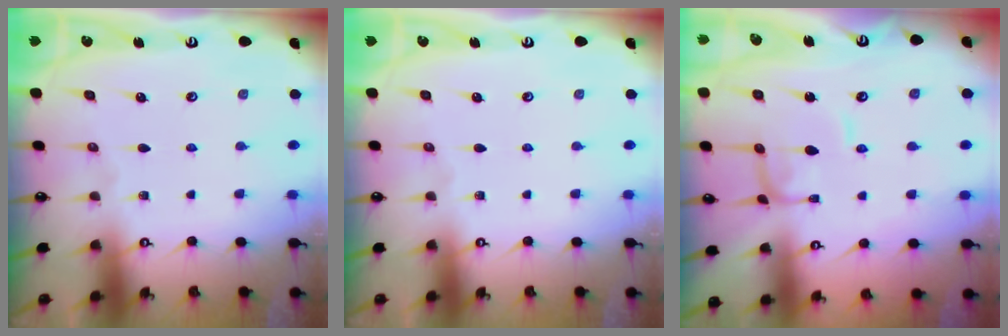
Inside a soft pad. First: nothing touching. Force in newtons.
{"total": 0.0}
{"total": 0.9, "press": 0.9, "slide": 0.2}